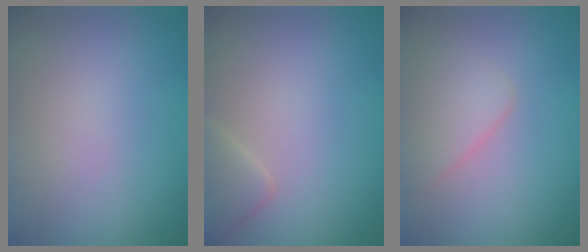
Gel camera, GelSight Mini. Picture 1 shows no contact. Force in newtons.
{"total": 1.7, "press": 1.7, "slide": 0.1}
{"total": 2.4, "press": 2.4, "slide": 0.1}